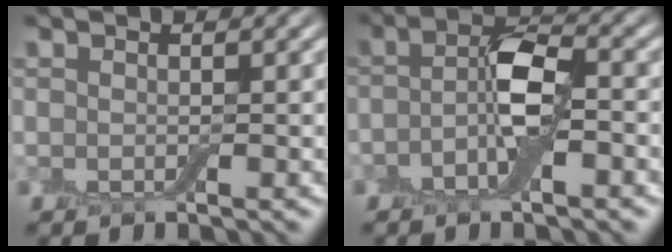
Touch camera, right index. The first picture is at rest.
{"total": 4.4, "force": [-1.1, 1.5, 4.0], "torque": [-0.078, 0.010, -0.031]}